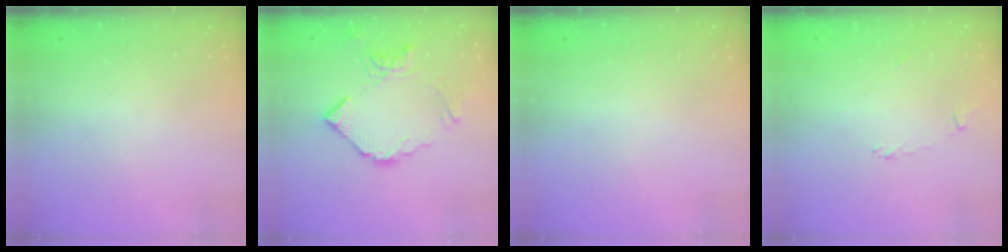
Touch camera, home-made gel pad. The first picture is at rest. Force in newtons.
{"total": 11.4, "press": 11.3, "slide": 1.2}
{"total": 0.0}
{"total": 3.6, "press": 3.6, "slide": 0.1}